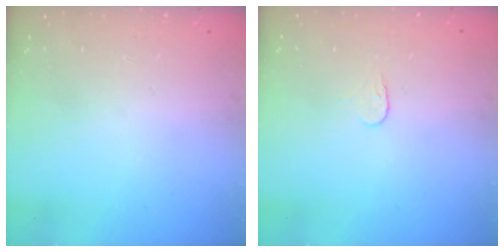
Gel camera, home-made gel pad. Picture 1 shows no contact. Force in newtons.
{"total": 3.7, "press": 3.7, "slide": 0.3}